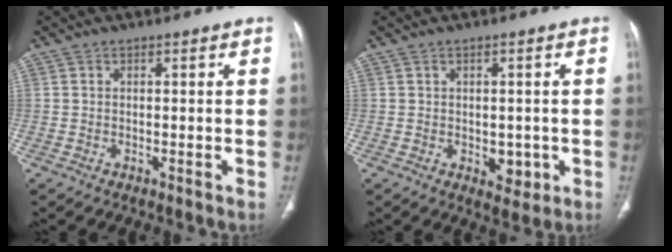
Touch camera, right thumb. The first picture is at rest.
{"total": 4.1, "force": [-0.8, 2.8, 2.9], "torque": [-0.015, -0.002, -0.002]}